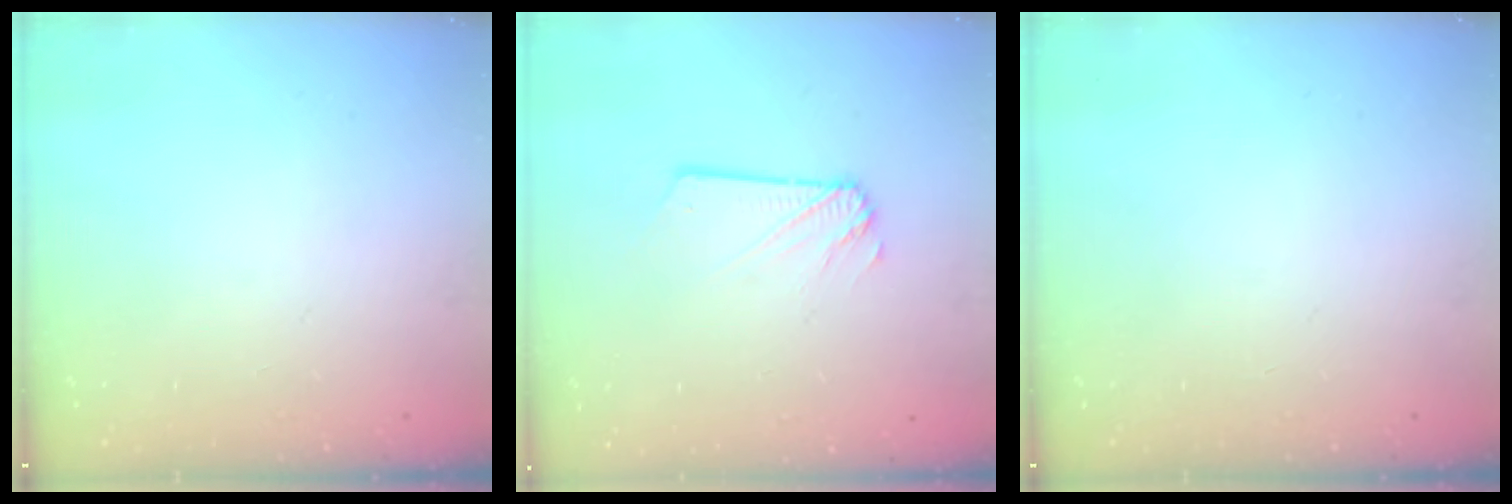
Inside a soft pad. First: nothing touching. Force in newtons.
{"total": 1.2, "press": 1.2, "slide": 0.1}
{"total": 0.0}